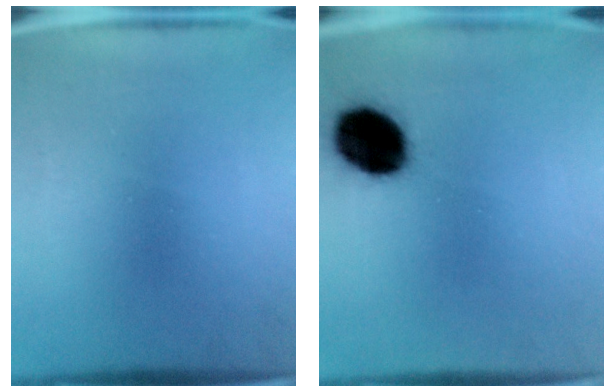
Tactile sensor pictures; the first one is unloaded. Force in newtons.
{"total": 15.5}